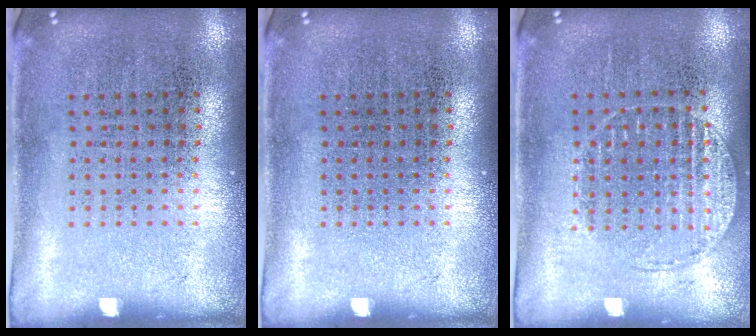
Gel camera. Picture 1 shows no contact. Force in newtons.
{"total": 0.0}
{"total": 1.2, "press": 1.1, "slide": 0.4}